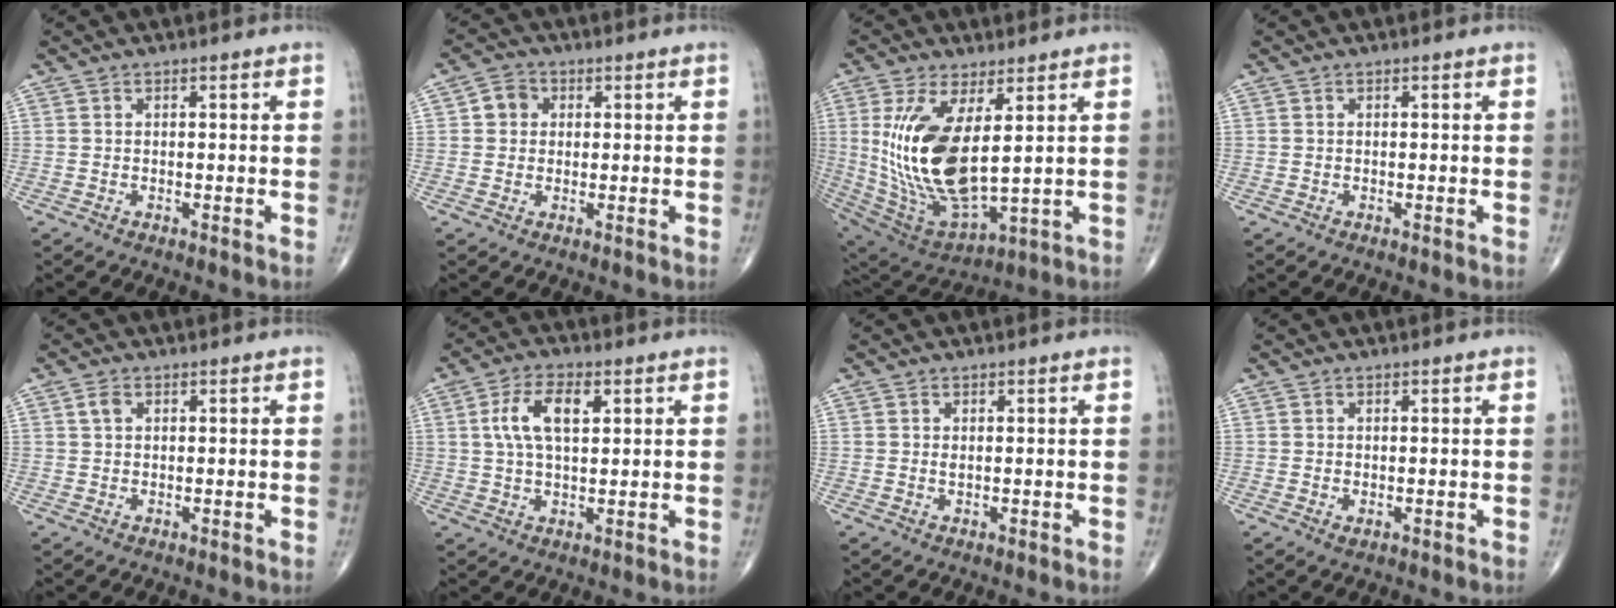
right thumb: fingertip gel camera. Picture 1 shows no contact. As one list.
[{"total": 3.7, "force": [0.7, 3.3, 1.5], "torque": [-0.005, 0.005, 0.006]}, {"total": 19.1, "force": [3.3, 7.9, 17.1], "torque": [-0.354, -0.031, 0.084]}, {"total": 0.0}, {"total": 1.8, "force": [0.7, 1.2, 1.2], "torque": [-0.021, 0.004, 0.014]}, {"total": 8.3, "force": [2.3, 4.0, 6.9], "torque": [-0.128, 0.005, 0.042]}, {"total": 0.6, "force": [0.1, 0.3, 0.5], "torque": [-0.008, -0.002, 0.004]}, {"total": 0.8, "force": [-0.2, 0.5, 0.6], "torque": [-0.007, -0.002, -0.001]}]